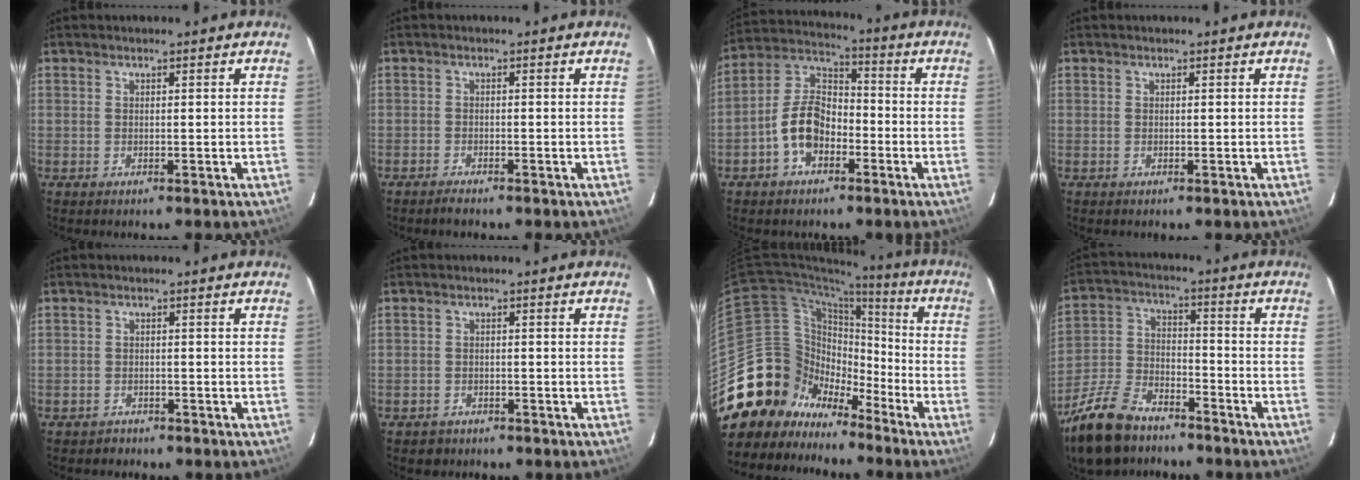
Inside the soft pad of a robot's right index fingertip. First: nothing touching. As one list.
[{"total": 1.7, "force": [-1.6, 0.4, 0.4], "torque": [-0.018, -0.003, -0.031]}, {"total": 9.8, "force": [-4.1, 6.2, 6.4], "torque": [-0.130, 0.028, -0.071]}, {"total": 0.0}, {"total": 2.7, "force": [-2.1, 1.8, -0.1], "torque": [-0.008, 0.006, -0.032]}, {"total": 3.0, "force": [-2.1, 2.2, 0.1], "torque": [-0.013, 0.006, -0.030]}, {"total": 20.2, "force": [-12.6, 14.5, 5.9], "torque": [-0.137, 0.058, -0.207]}, {"total": 18.3, "force": [-13.5, 8.3, 9.2], "torque": [-0.214, -0.015, -0.247]}]